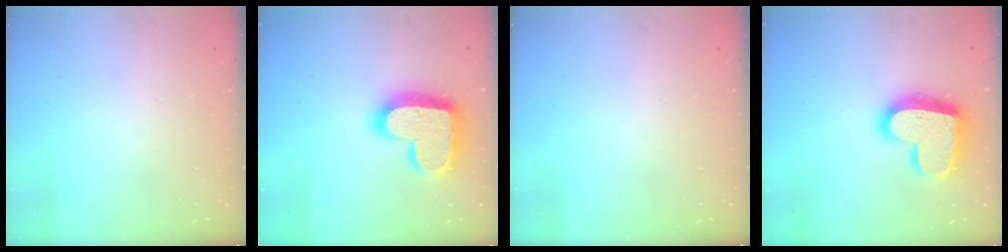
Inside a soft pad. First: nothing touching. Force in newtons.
{"total": 21.4, "press": 21.4, "slide": 1.3}
{"total": 0.0}
{"total": 18.3, "press": 18.2, "slide": 1.2}